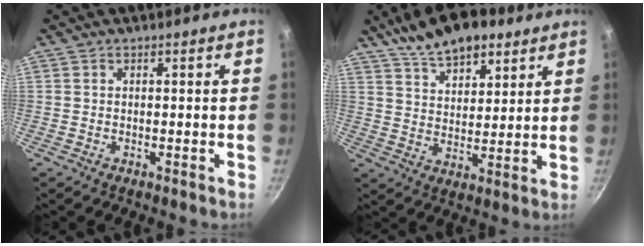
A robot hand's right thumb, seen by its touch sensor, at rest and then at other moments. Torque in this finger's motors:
{"motor_torque": [1.17, 1.43, 0.25, -0.19, 0.05]}